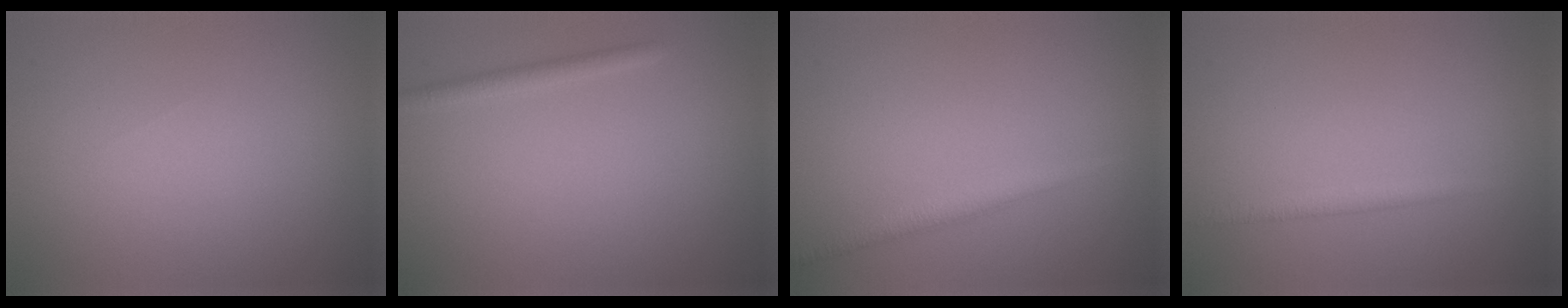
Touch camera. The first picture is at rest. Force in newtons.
{"total": 1.5, "press": 1.4, "slide": 0.1}
{"total": 2.2, "press": 2.1, "slide": 0.0}
{"total": 1.2, "press": 1.2, "slide": 0.1}